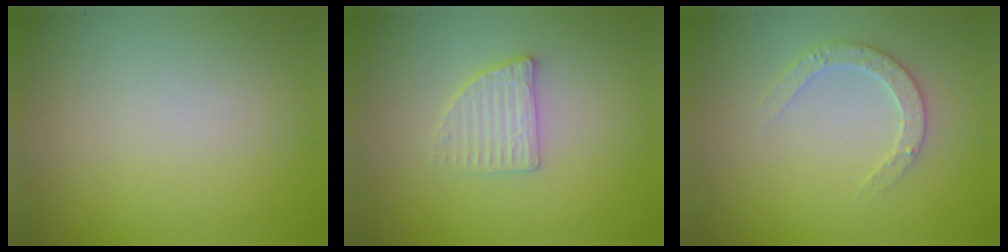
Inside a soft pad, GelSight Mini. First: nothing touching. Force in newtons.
{"total": 2.3, "press": 2.2, "slide": 0.5}
{"total": 2.4, "press": 2.3, "slide": 0.5}